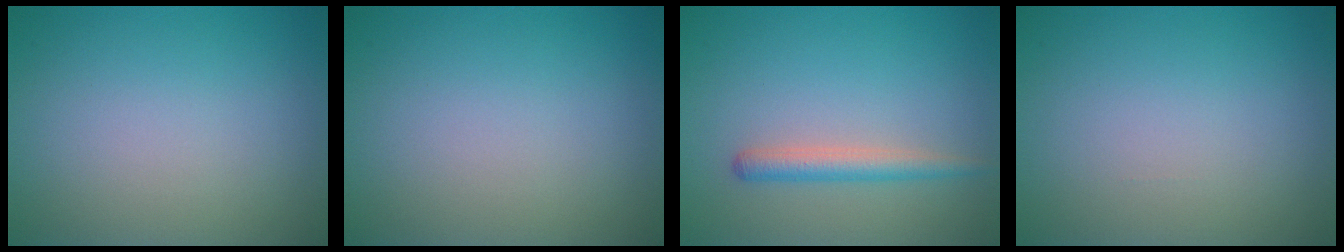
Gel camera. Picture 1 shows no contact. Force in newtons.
{"total": 0.0}
{"total": 2.2, "press": 2.2, "slide": 0.1}
{"total": 0.0}